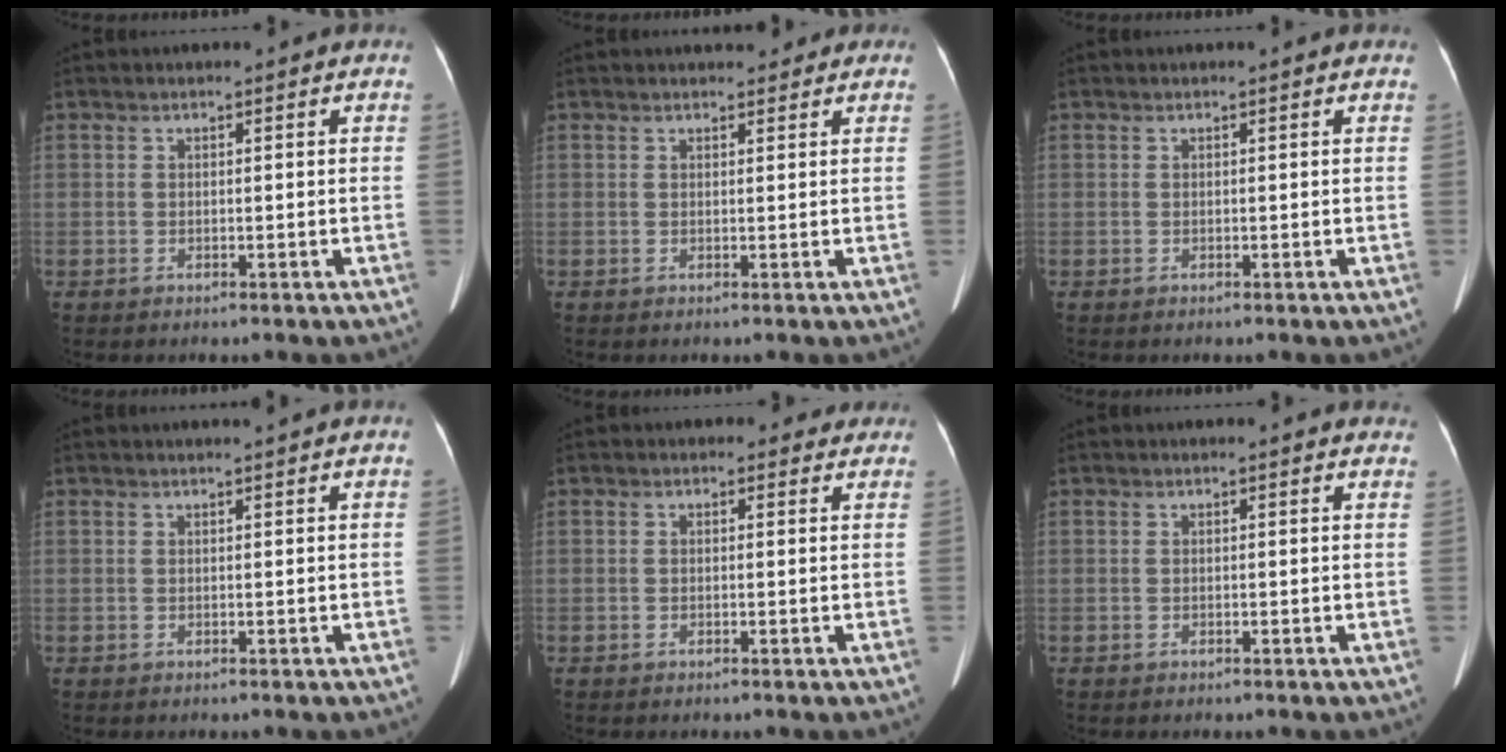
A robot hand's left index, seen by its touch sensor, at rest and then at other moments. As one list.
[{"total": 4.4, "force": [3.8, 1.4, 1.6], "torque": [-0.010, 0.013, 0.046]}, {"total": 0.6, "force": [0.6, 0.1, 0.2], "torque": [-0.004, 0.002, 0.001]}, {"total": 1.1, "force": [1.0, -0.3, 0.4], "torque": [-0.011, 0.000, 0.020]}, {"total": 1.8, "force": [1.3, 1.2, 0.3], "torque": [0.005, 0.005, 0.005]}, {"total": 2.2, "force": [2.1, 0.7, 0.4], "torque": [-0.003, -0.005, 0.002]}]